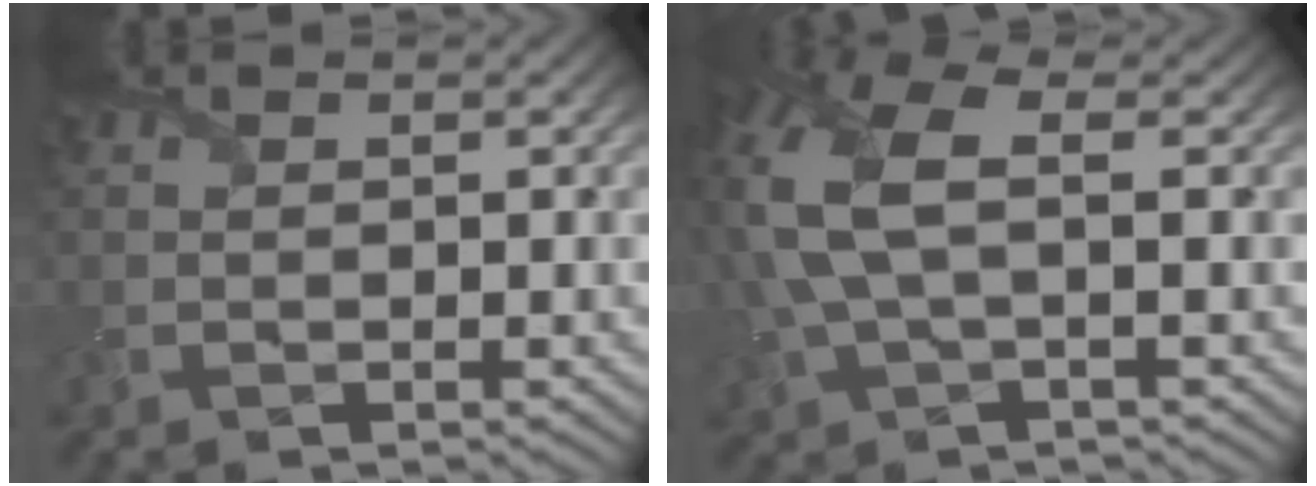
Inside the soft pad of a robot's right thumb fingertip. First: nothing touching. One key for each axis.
{"total": 10.0, "fx": 1.3, "fy": 5.1, "fz": 8.5, "tx": -0.234, "ty": 0.013, "tz": 0.021}